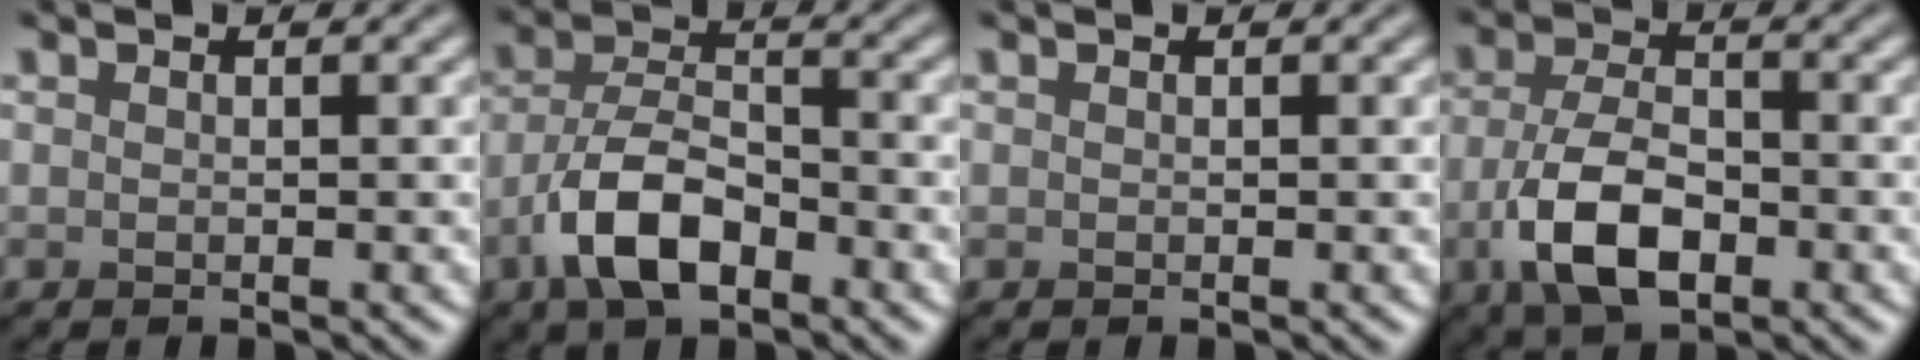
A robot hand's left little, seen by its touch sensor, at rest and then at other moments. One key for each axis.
{"total": 6.4, "fx": -3.3, "fy": 2.9, "fz": 4.6, "tx": -0.087, "ty": 0.001, "tz": -0.070}
{"total": 0.0}
{"total": 6.5, "fx": -2.4, "fy": 3.3, "fz": 5.0, "tx": -0.110, "ty": -0.008, "tz": -0.047}